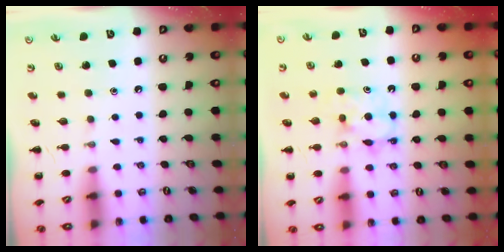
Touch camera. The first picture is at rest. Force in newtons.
{"total": 5.4, "press": 5.3, "slide": 1.0}